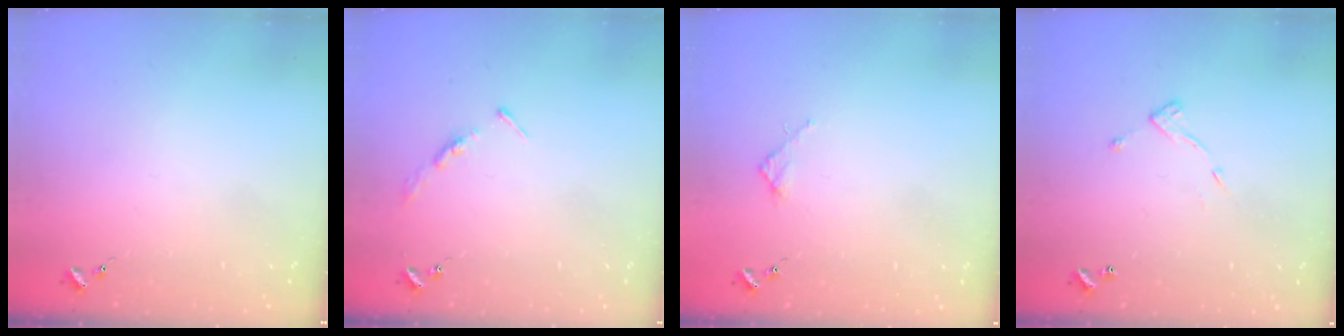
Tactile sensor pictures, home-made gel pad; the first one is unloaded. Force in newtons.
{"total": 3.5, "press": 3.5, "slide": 0.3}
{"total": 2.7, "press": 2.7, "slide": 0.3}
{"total": 7.2, "press": 7.2, "slide": 0.5}